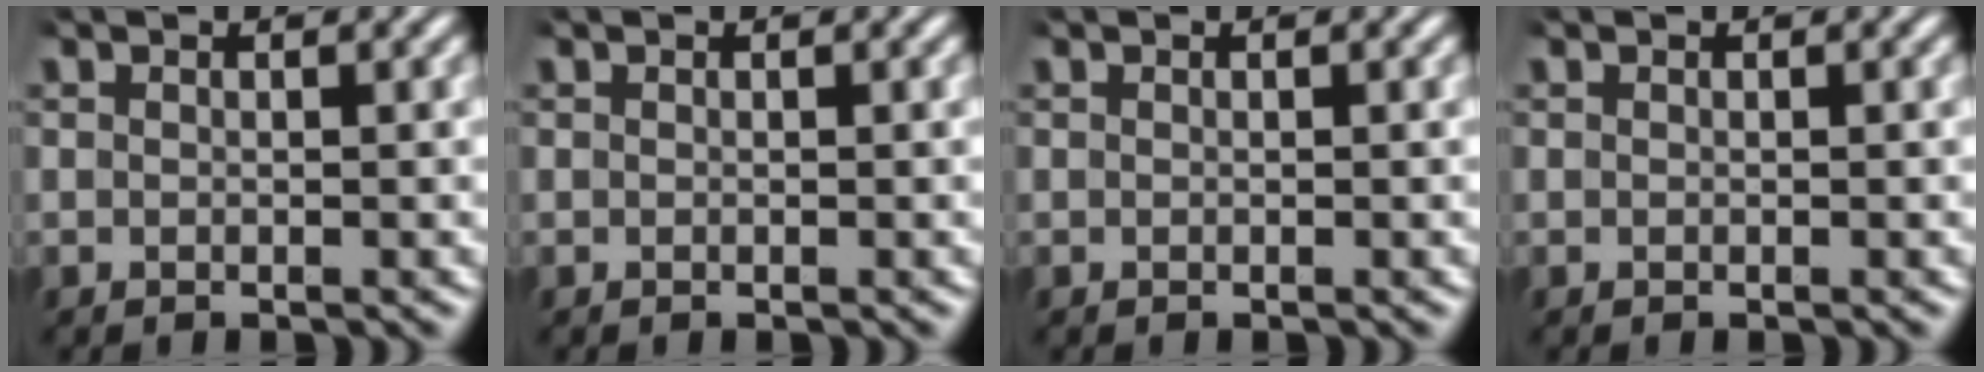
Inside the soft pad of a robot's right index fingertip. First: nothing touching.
{"total": 0.0}
{"total": 0.0}
{"total": 0.0}